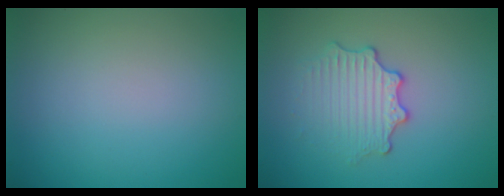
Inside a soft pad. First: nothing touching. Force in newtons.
{"total": 3.0, "press": 2.6, "slide": 1.5}